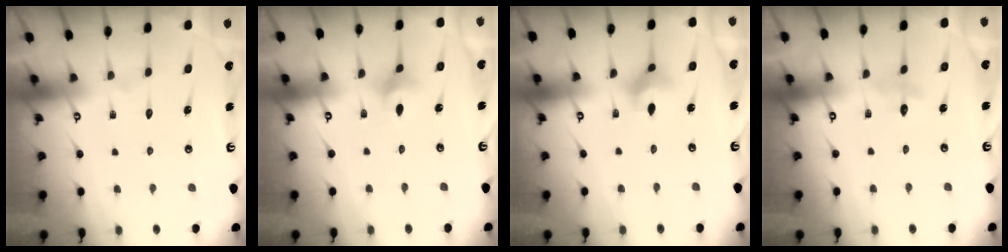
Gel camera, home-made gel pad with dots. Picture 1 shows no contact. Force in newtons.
{"total": 3.0, "press": 2.9, "slide": 0.6}
{"total": 4.3, "press": 4.3, "slide": 0.6}
{"total": 2.6, "press": 2.6, "slide": 0.3}